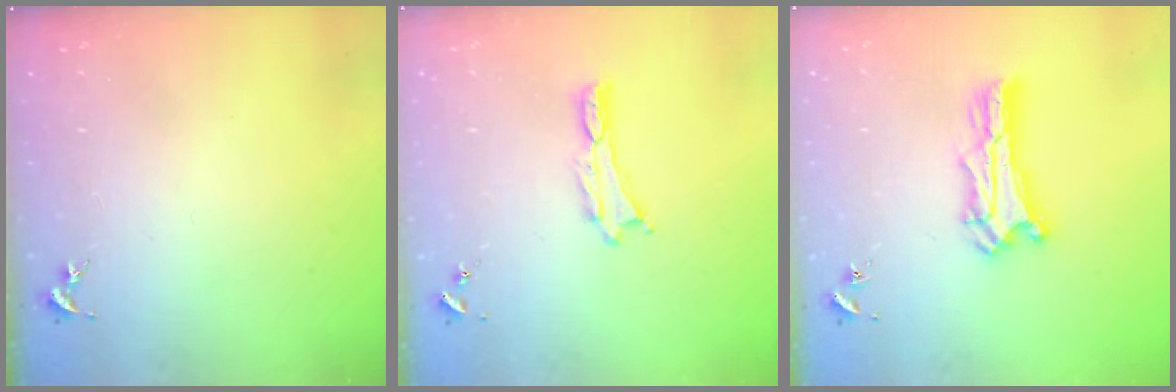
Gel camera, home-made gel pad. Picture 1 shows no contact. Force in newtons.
{"total": 0.0}
{"total": 1.5, "press": 1.5, "slide": 0.2}